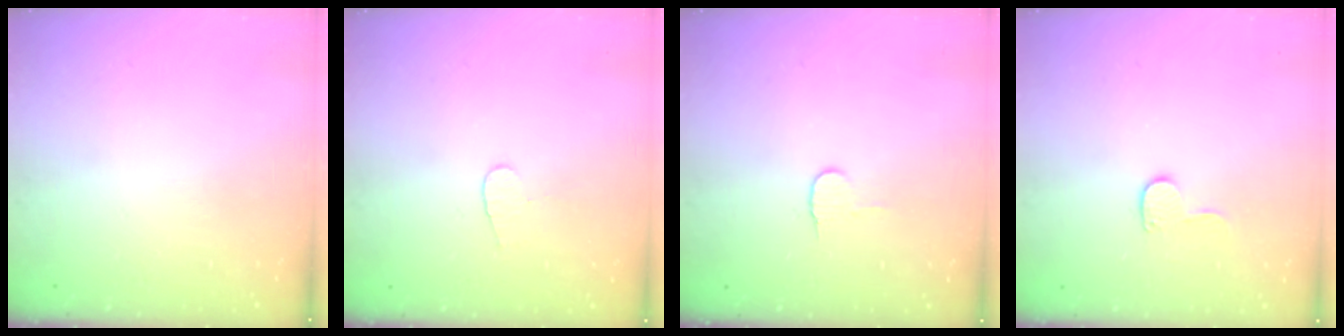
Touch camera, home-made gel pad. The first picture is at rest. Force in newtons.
{"total": 3.7, "press": 3.7, "slide": 0.4}
{"total": 4.9, "press": 4.9, "slide": 0.5}
{"total": 6.4, "press": 6.4, "slide": 0.5}